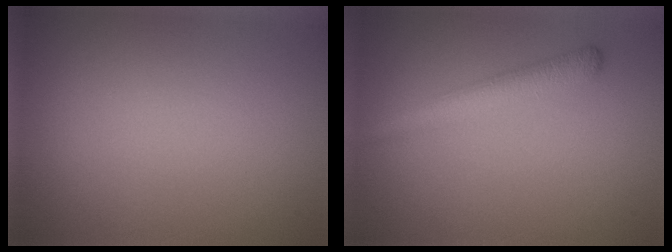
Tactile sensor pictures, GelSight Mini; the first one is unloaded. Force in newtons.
{"total": 3.0, "press": 3.0, "slide": 0.2}